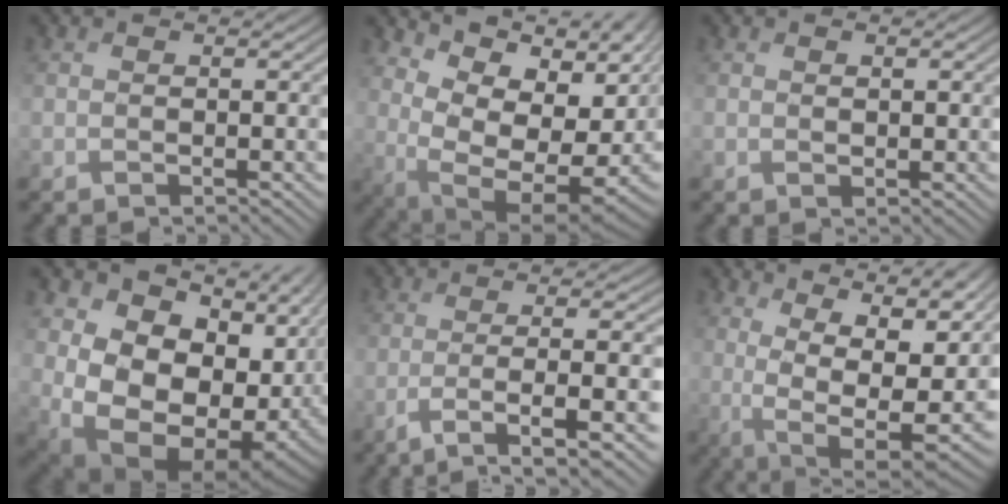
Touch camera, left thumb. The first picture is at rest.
{"total": 15.6, "force": [2.2, 8.2, 13.1], "torque": [-0.191, -0.006, 0.086]}
{"total": 0.8, "force": [0.2, 0.6, 0.5], "torque": [-0.005, -0.003, 0.006]}
{"total": 19.3, "force": [0.9, 13.7, 13.6], "torque": [-0.238, -0.045, 0.078]}
{"total": 8.9, "force": [-3.8, 1.6, 7.9], "torque": [-0.103, 0.006, -0.071]}
{"total": 15.2, "force": [4.0, 7.6, 12.5], "torque": [-0.205, 0.013, 0.085]}